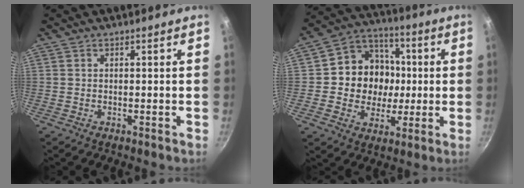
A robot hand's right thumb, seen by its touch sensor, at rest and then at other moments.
{"total": 14.2, "force": [0.3, 12.9, 6.1], "torque": [-0.065, 0.022, -0.005]}